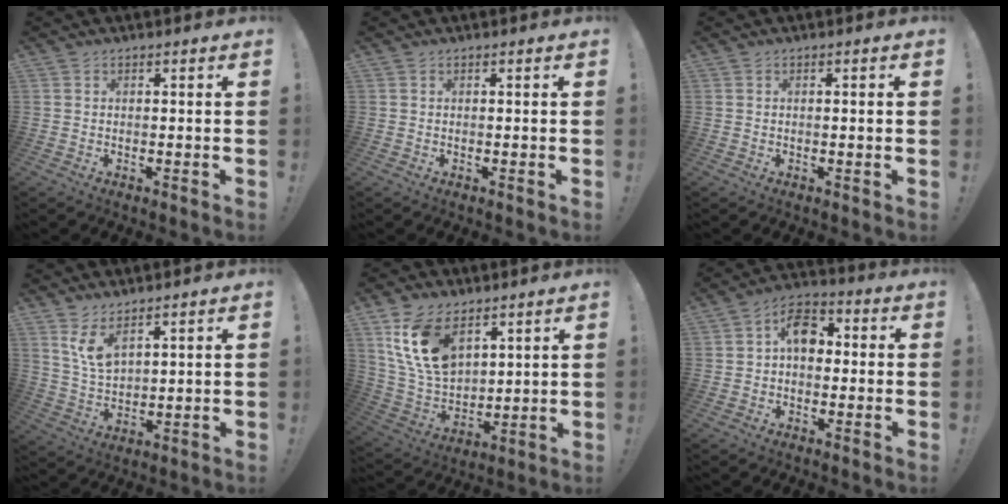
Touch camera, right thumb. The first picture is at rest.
{"total": 0.0}
{"total": 1.2, "force": [0.2, -0.2, 1.2], "torque": [-0.016, -0.004, 0.001]}
{"total": 8.3, "force": [5.7, 3.4, 5.0], "torque": [-0.097, -0.031, 0.107]}
{"total": 16.6, "force": [8.2, 10.4, 10.1], "torque": [-0.209, -0.037, 0.158]}
{"total": 8.7, "force": [0.8, 5.9, 6.4], "torque": [-0.103, 0.018, 0.020]}